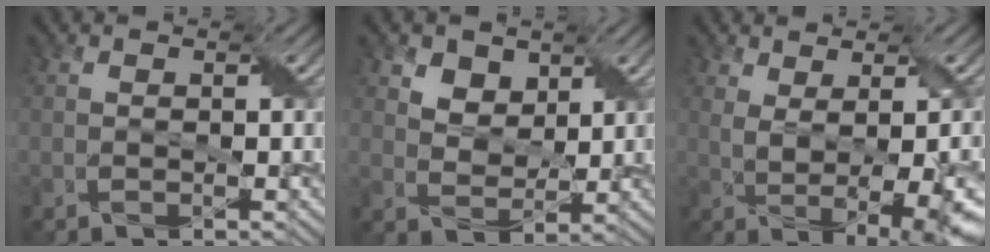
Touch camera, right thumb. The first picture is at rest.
{"total": 4.1, "force": [2.6, 2.8, 1.4], "torque": [-0.042, -0.015, 0.047]}
{"total": 8.5, "force": [0.0, 3.0, 7.9], "torque": [-0.106, -0.002, 0.016]}